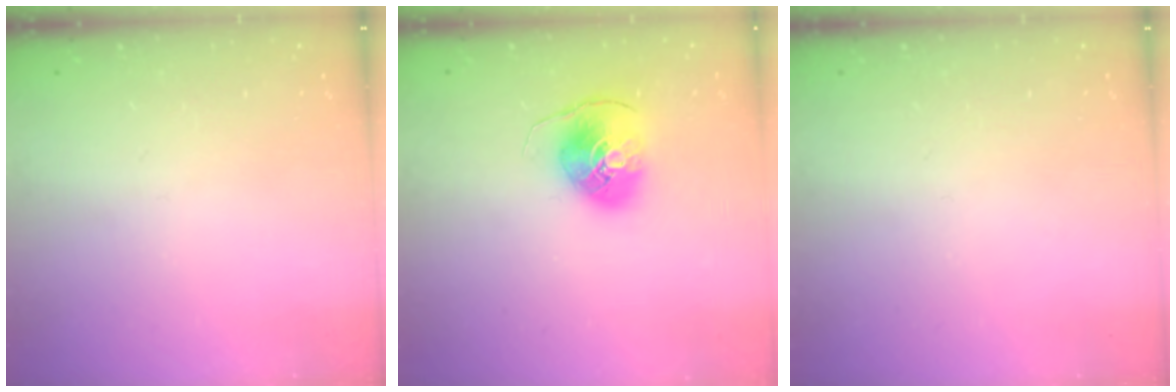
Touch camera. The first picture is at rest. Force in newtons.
{"total": 8.1, "press": 8.0, "slide": 1.2}
{"total": 0.0}